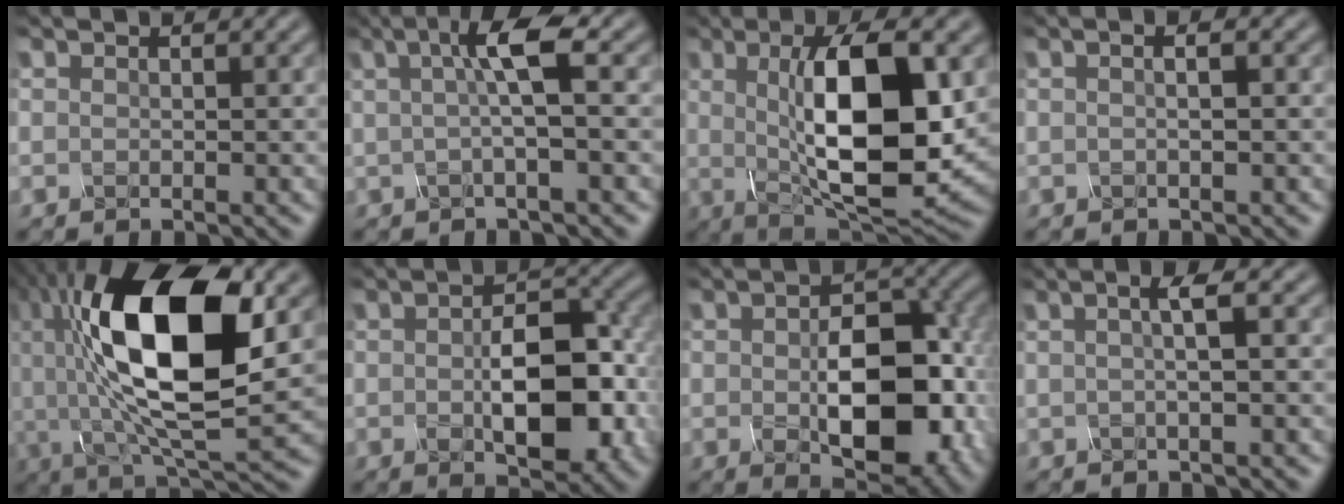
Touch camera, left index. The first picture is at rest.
{"total": 4.4, "force": [0.7, 0.6, 4.3], "torque": [-0.073, 0.005, 0.010]}
{"total": 12.0, "force": [0.9, 4.0, 11.3], "torque": [-0.176, -0.003, 0.018]}
{"total": 2.6, "force": [0.7, 1.1, 2.2], "torque": [-0.008, 0.006, -0.014]}
{"total": 14.6, "force": [2.5, 5.3, 13.4], "torque": [-0.229, 0.008, 0.037]}
{"total": 8.1, "force": [-1.0, 4.2, 6.9], "torque": [-0.112, -0.004, -0.012]}
{"total": 10.0, "force": [-1.2, 5.7, 8.2], "torque": [-0.133, -0.015, -0.004]}
{"total": 2.8, "force": [0.3, 0.6, 2.7], "torque": [-0.040, 0.007, 0.001]}